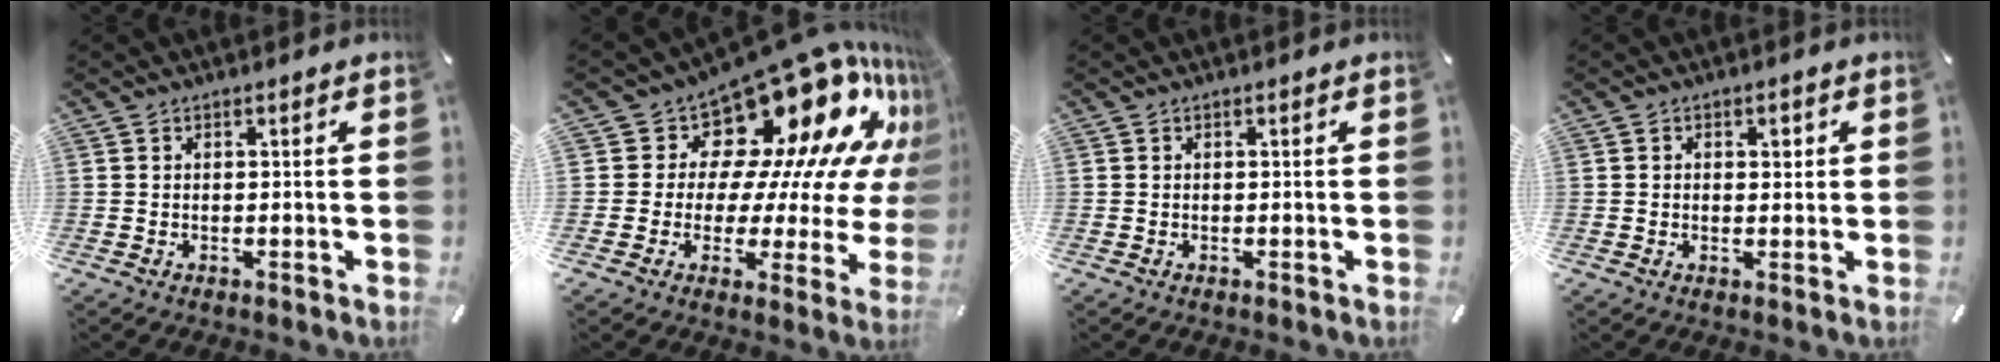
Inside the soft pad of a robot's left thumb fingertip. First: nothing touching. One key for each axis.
{"total": 19.7, "fx": 13.2, "fy": 10.3, "fz": 10.3, "tx": -0.132, "ty": -0.130, "tz": 0.222}
{"total": 0.0}
{"total": 2.5, "fx": 0.5, "fy": 1.9, "fz": 1.6, "tx": -0.011, "ty": -0.002, "tz": 0.001}